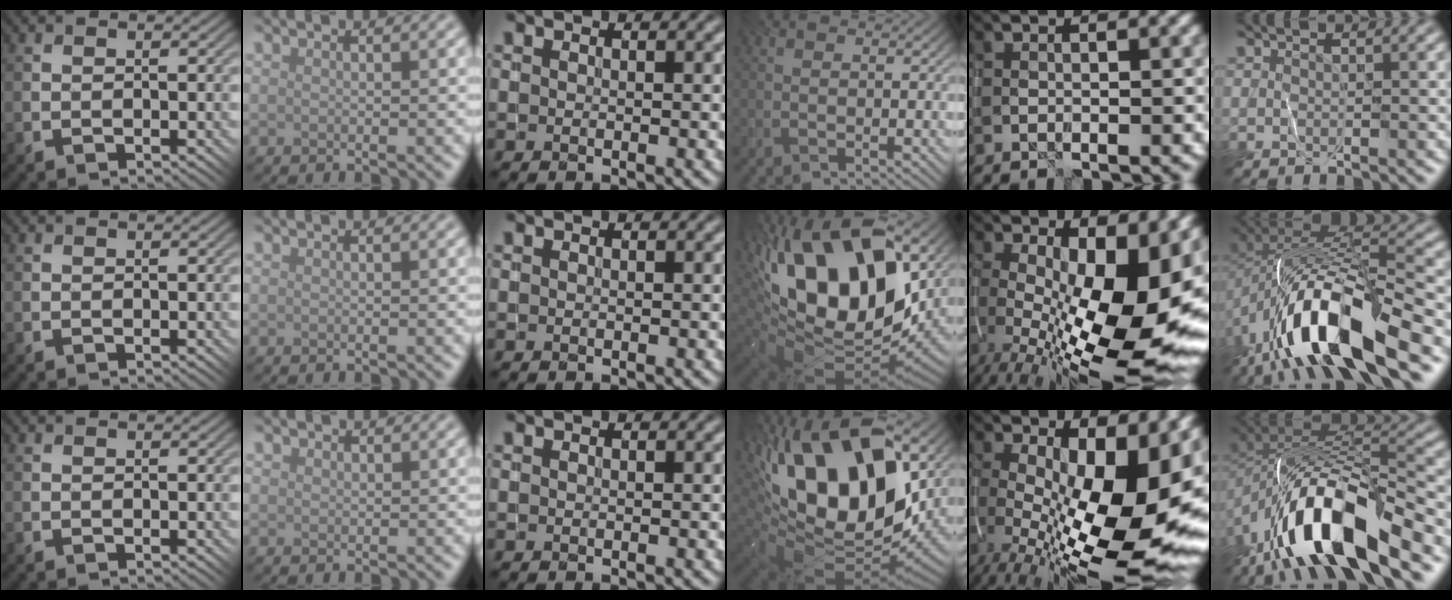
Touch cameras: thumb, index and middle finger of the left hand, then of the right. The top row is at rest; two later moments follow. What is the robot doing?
{"motion": "wrap", "object": "yarn"}